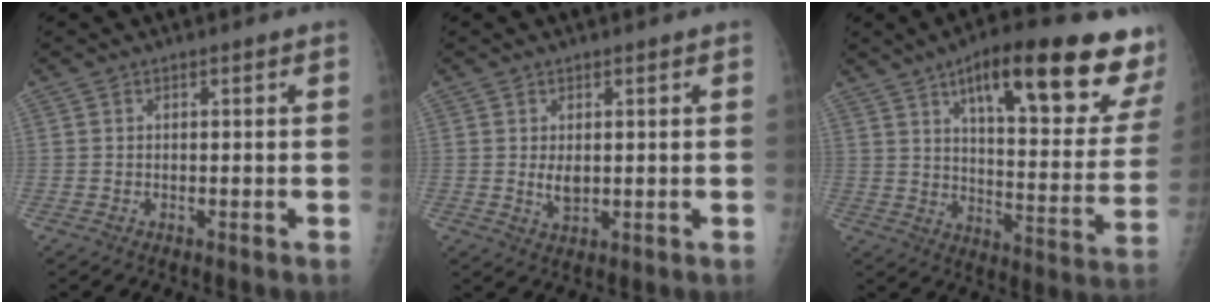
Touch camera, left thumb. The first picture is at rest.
{"total": 3.0, "force": [0.6, 1.7, 2.4], "torque": [-0.034, -0.010, 0.015]}
{"total": 26.7, "force": [15.8, 7.2, 20.2], "torque": [-0.245, -0.047, 0.221]}